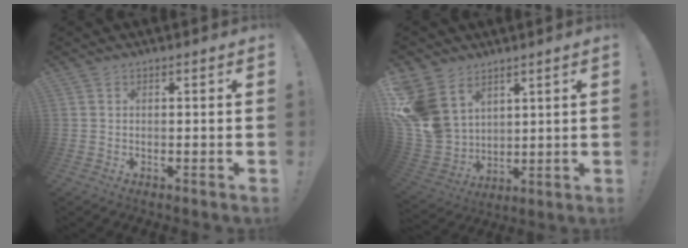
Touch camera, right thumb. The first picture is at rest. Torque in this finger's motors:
{"motor_torque": [0.44, 0.53, 1.01, 0.86, 0.12]}